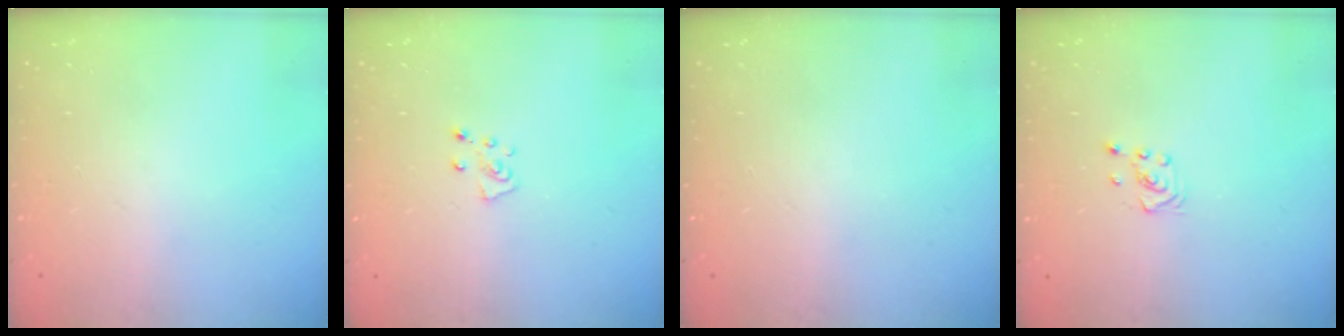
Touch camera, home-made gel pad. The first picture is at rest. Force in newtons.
{"total": 4.7, "press": 4.7, "slide": 0.5}
{"total": 0.0}
{"total": 2.6, "press": 2.4, "slide": 1.0}